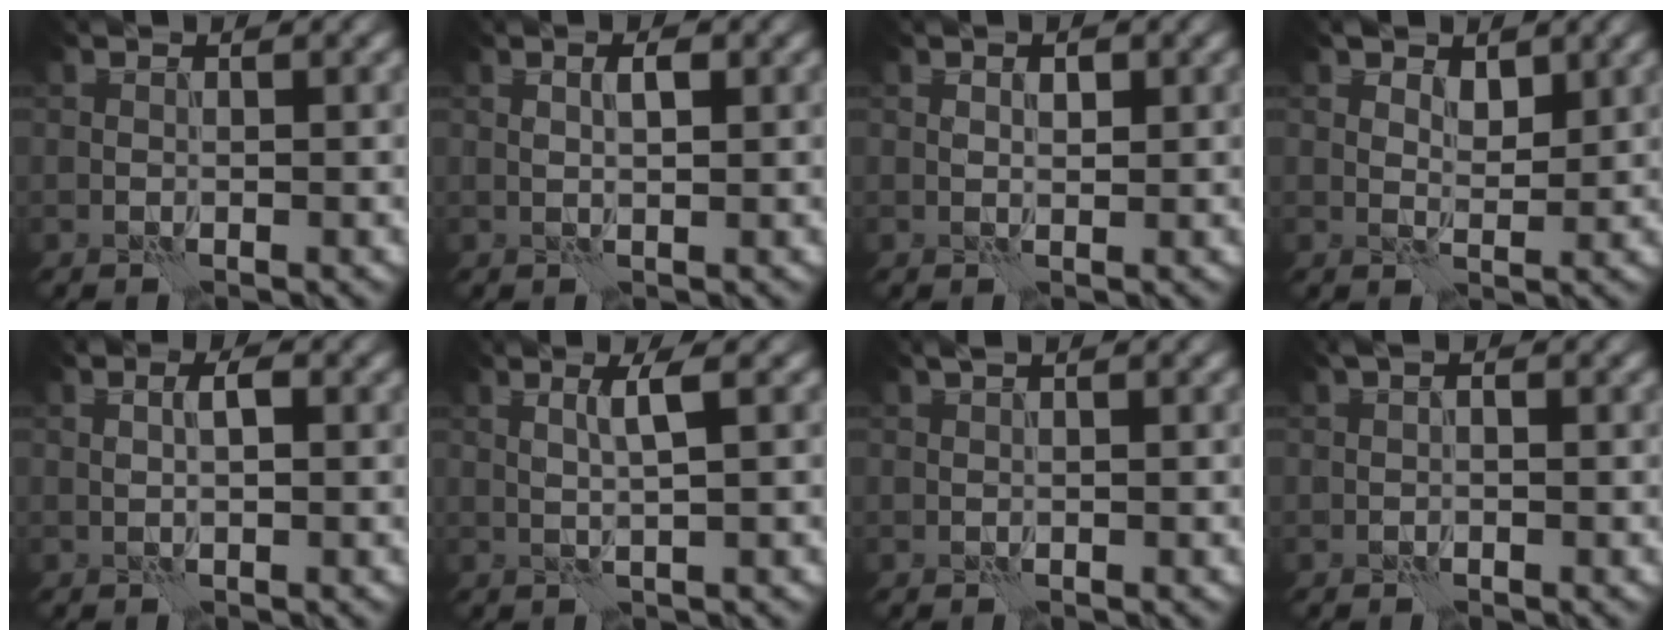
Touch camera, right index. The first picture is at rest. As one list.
[{"total": 1.6, "force": [0.4, 0.5, 1.4], "torque": [-0.026, 0.003, 0.007]}, {"total": 1.3, "force": [0.5, 0.8, 1.0], "torque": [-0.015, 0.000, 0.007]}, {"total": 2.3, "force": [1.4, 1.3, 1.3], "torque": [-0.017, -0.008, 0.026]}, {"total": 1.7, "force": [0.3, 0.7, 1.5], "torque": [-0.027, 0.004, 0.005]}, {"total": 2.2, "force": [0.7, 0.2, 2.1], "torque": [-0.043, 0.003, 0.011]}, {"total": 0.7, "force": [0.3, 0.1, 0.6], "torque": [-0.012, 0.006, 0.006]}, {"total": 1.2, "force": [0.2, 0.6, 1.0], "torque": [-0.013, 0.001, 0.001]}]